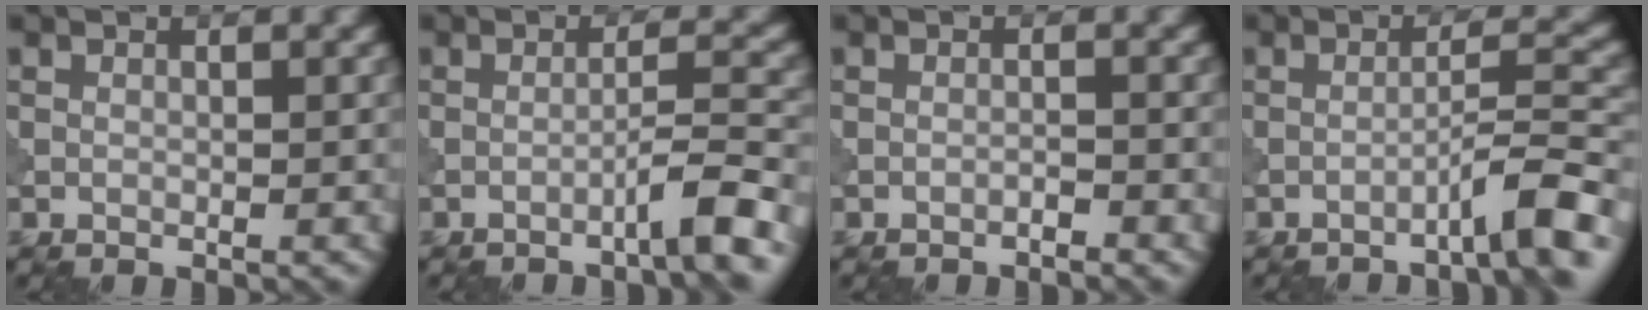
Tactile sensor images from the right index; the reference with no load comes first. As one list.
[{"total": 3.7, "force": [-2.2, 0.1, 3.0], "torque": [-0.040, 0.018, -0.050]}, {"total": 0.8, "force": [-0.6, 0.0, 0.4], "torque": [-0.006, 0.004, -0.015]}, {"total": 4.7, "force": [-3.1, 0.4, 3.5], "torque": [-0.044, 0.021, -0.060]}]